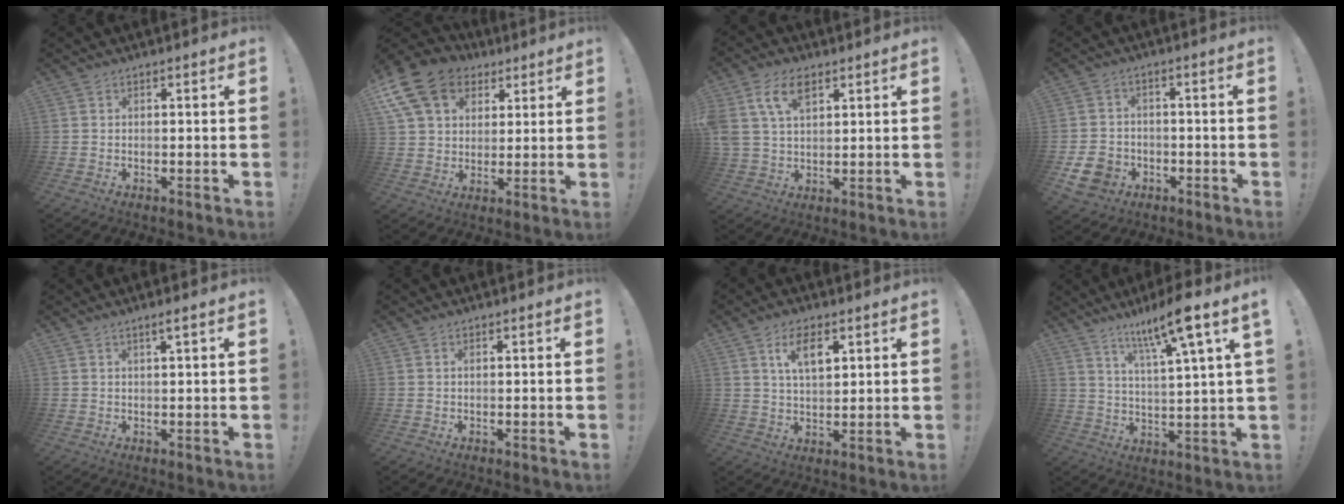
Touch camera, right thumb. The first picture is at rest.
{"total": 17.0, "force": [7.8, 12.3, 8.7], "torque": [-0.145, -0.032, 0.150]}
{"total": 10.2, "force": [5.1, 6.1, 6.4], "torque": [-0.124, -0.005, 0.098]}
{"total": 9.2, "force": [-4.3, 7.1, 3.8], "torque": [-0.073, 0.026, -0.078]}
{"total": 2.2, "force": [1.2, -0.2, 1.8], "torque": [-0.034, -0.002, 0.018]}
{"total": 0.6, "force": [0.3, 0.1, 0.5], "torque": [-0.011, 0.002, 0.006]}
{"total": 8.0, "force": [3.7, 3.8, 5.9], "torque": [-0.091, -0.011, 0.062]}
{"total": 12.8, "force": [7.6, 0.5, 10.3], "torque": [-0.167, -0.042, 0.110]}